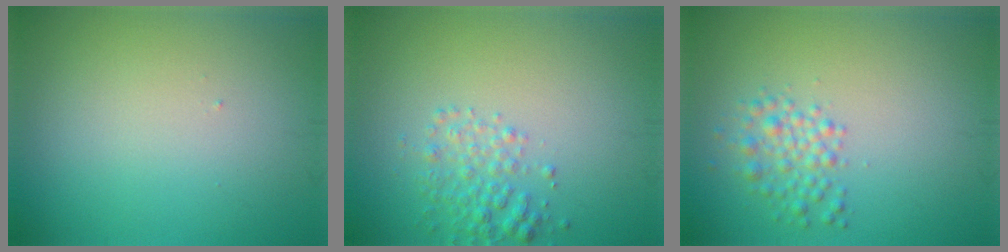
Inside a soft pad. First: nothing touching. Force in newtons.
{"total": 2.5, "press": 2.5, "slide": 0.1}
{"total": 2.3, "press": 2.3, "slide": 0.1}